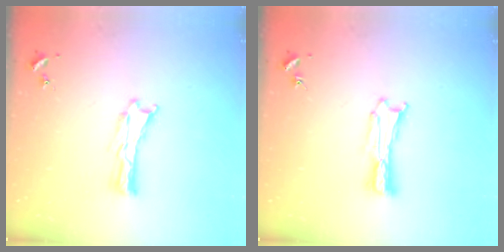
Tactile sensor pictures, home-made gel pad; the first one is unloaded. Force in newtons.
{"total": 0.6, "press": 0.6, "slide": 0.2}